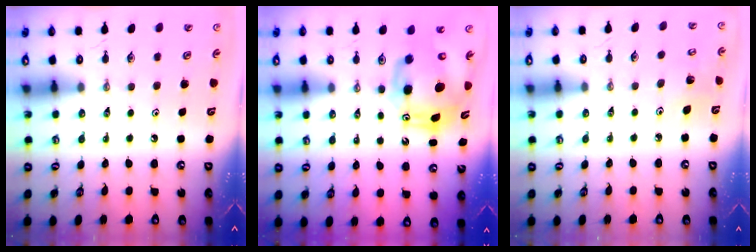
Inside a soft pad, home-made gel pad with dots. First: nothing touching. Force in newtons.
{"total": 13.0, "press": 12.8, "slide": 2.3}
{"total": 4.7, "press": 4.3, "slide": 1.7}